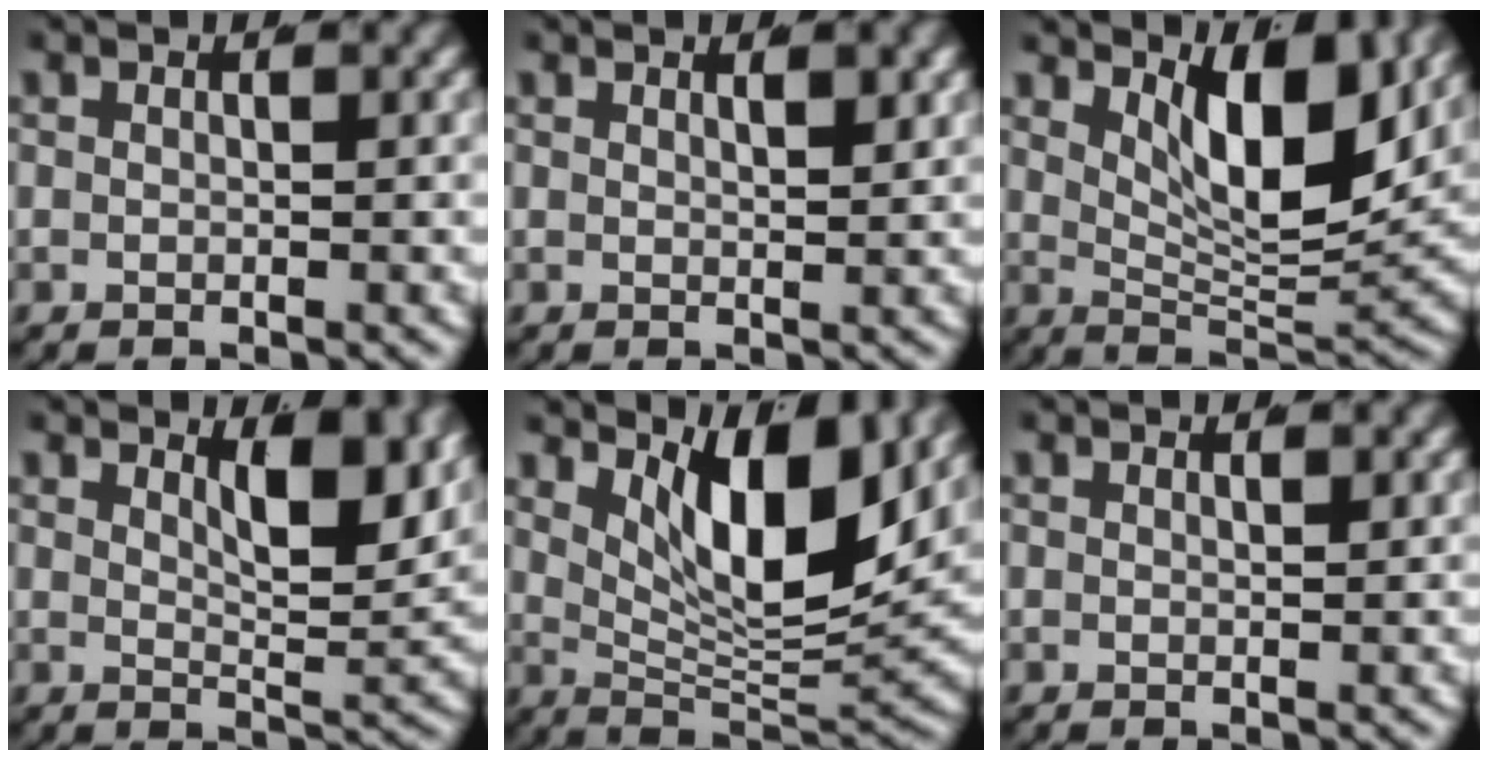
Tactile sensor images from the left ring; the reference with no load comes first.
{"total": 1.2, "force": [0.8, -0.4, 0.8], "torque": [-0.006, -0.008, 0.017]}
{"total": 8.3, "force": [4.0, 2.7, 6.7], "torque": [-0.108, -0.016, 0.069]}
{"total": 4.9, "force": [3.1, 0.9, 3.7], "torque": [-0.053, -0.024, 0.058]}
{"total": 9.9, "force": [4.3, 3.6, 8.1], "torque": [-0.130, -0.008, 0.072]}
{"total": 0.6, "force": [0.5, -0.4, 0.2], "torque": [0.000, -0.005, 0.011]}